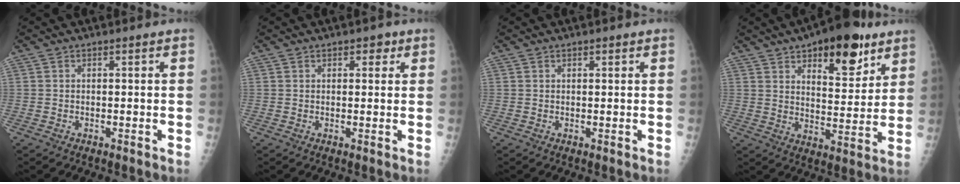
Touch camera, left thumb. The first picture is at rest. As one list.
[{"total": 2.2, "force": [1.3, 1.4, 1.2], "torque": [0.002, -0.004, 0.015]}, {"total": 0.9, "force": [0.6, 0.4, 0.5], "torque": [-0.005, -0.003, 0.009]}, {"total": 16.5, "force": [9.6, 7.2, 11.3], "torque": [-0.112, -0.048, 0.141]}]